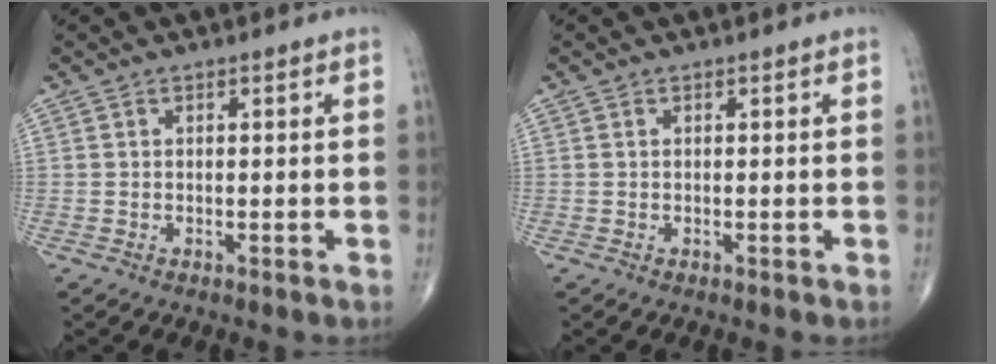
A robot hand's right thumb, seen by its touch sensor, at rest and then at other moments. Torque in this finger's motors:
{"motor_torque": [0.40, -0.02, -0.11, -0.19, -0.02]}